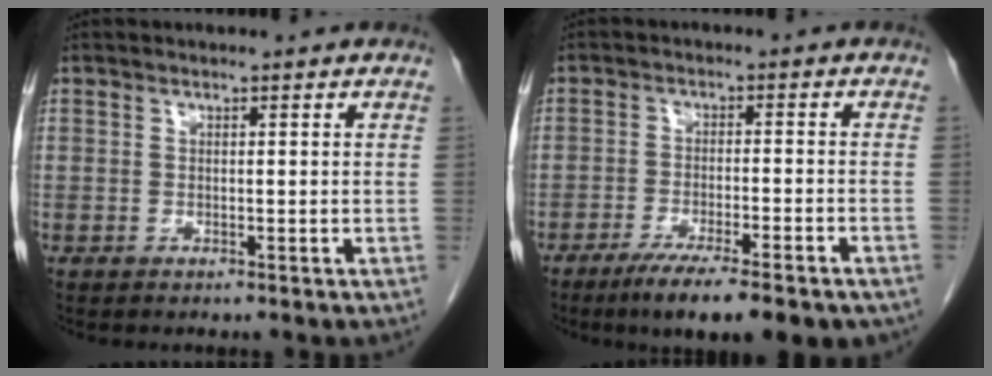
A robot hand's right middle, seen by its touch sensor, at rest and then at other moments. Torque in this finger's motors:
{"motor_torque": [1.21, -0.93, 0.21, 0.07]}